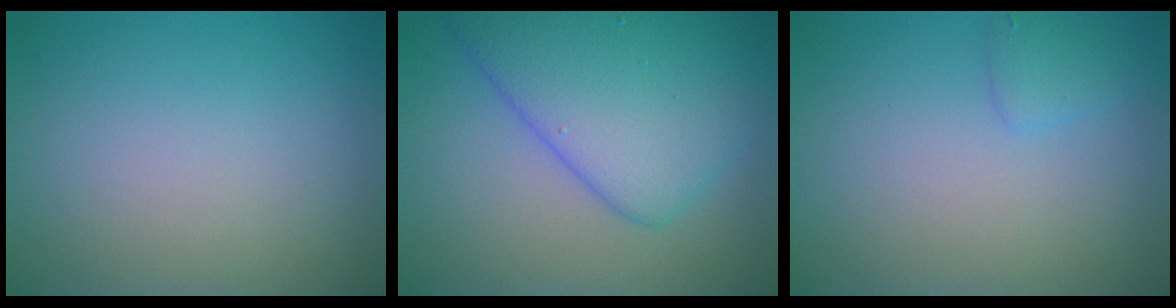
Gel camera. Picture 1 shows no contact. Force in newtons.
{"total": 8.1, "press": 8.1, "slide": 0.1}
{"total": 1.2, "press": 1.2, "slide": 0.1}